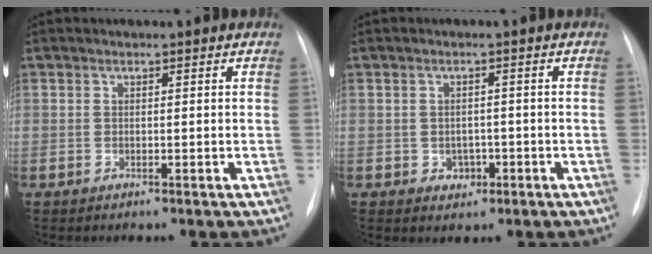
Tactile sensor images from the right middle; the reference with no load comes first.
{"total": 2.5, "force": [-0.9, 2.0, 1.1], "torque": [-0.013, 0.004, -0.005]}